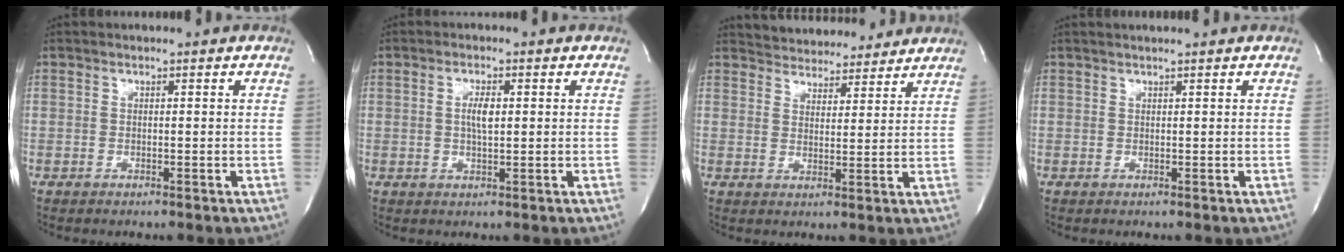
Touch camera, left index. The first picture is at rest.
{"total": 2.9, "force": [0.4, 0.7, 2.8], "torque": [-0.053, 0.000, 0.007]}
{"total": 10.8, "force": [10.1, 3.3, 1.8], "torque": [-0.013, 0.009, 0.134]}
{"total": 2.8, "force": [2.5, 0.0, 1.3], "torque": [-0.016, 0.021, 0.032]}